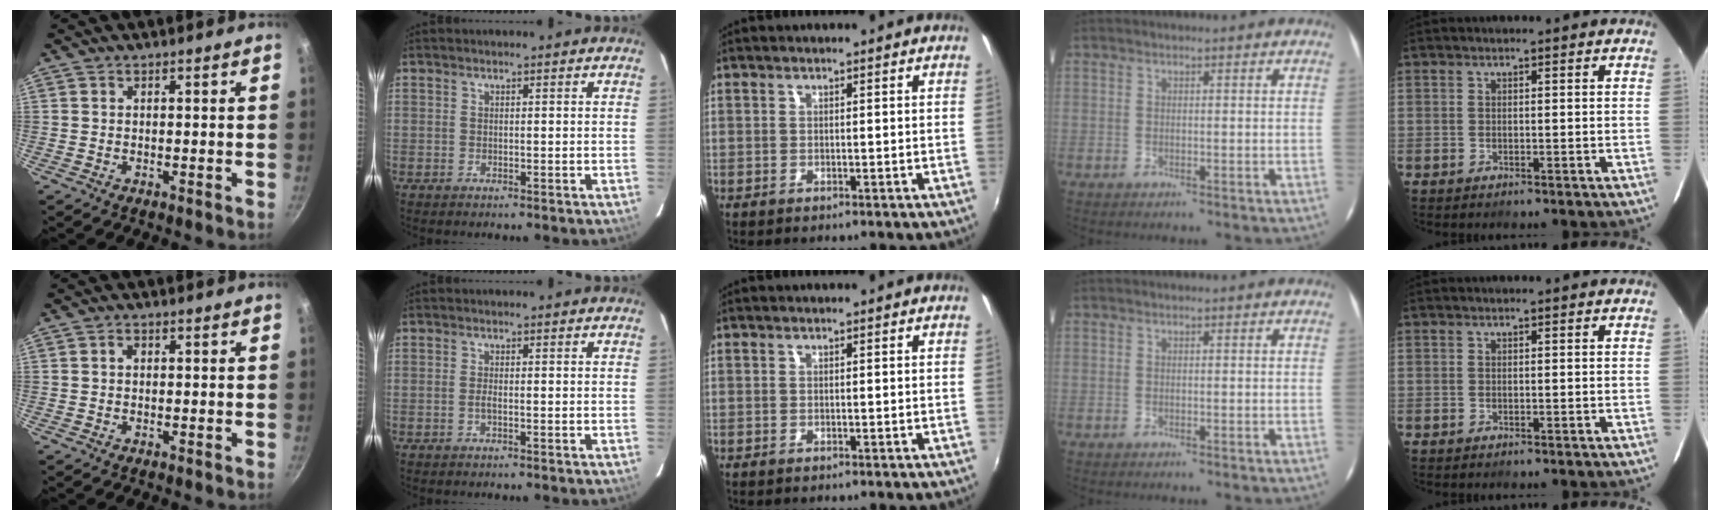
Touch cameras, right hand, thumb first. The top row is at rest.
{"thumb": {"total": 1.1, "force": [0.2, 0.9, 0.6], "torque": [-0.008, 0.004, 0.002]}, "index": {"total": 0.9, "force": [-0.4, 0.1, 0.8], "torque": [-0.018, -0.001, -0.007]}}